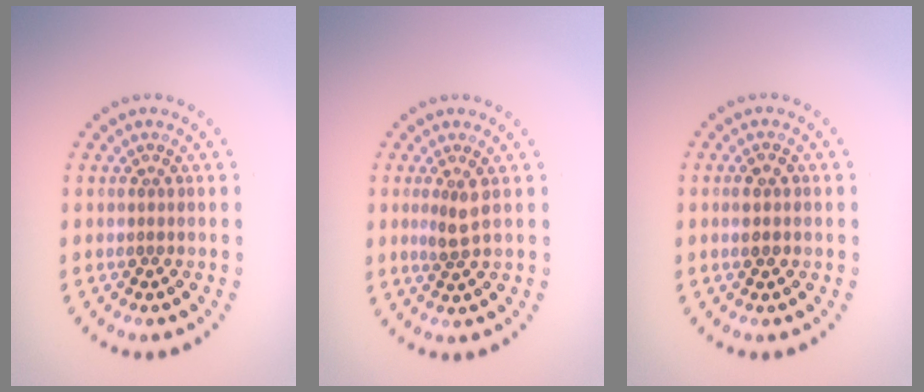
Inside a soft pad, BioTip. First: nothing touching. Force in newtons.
{"total": 1.8, "press": 1.4, "slide": 1.1}
{"total": 1.2, "press": 1.1, "slide": 0.1}